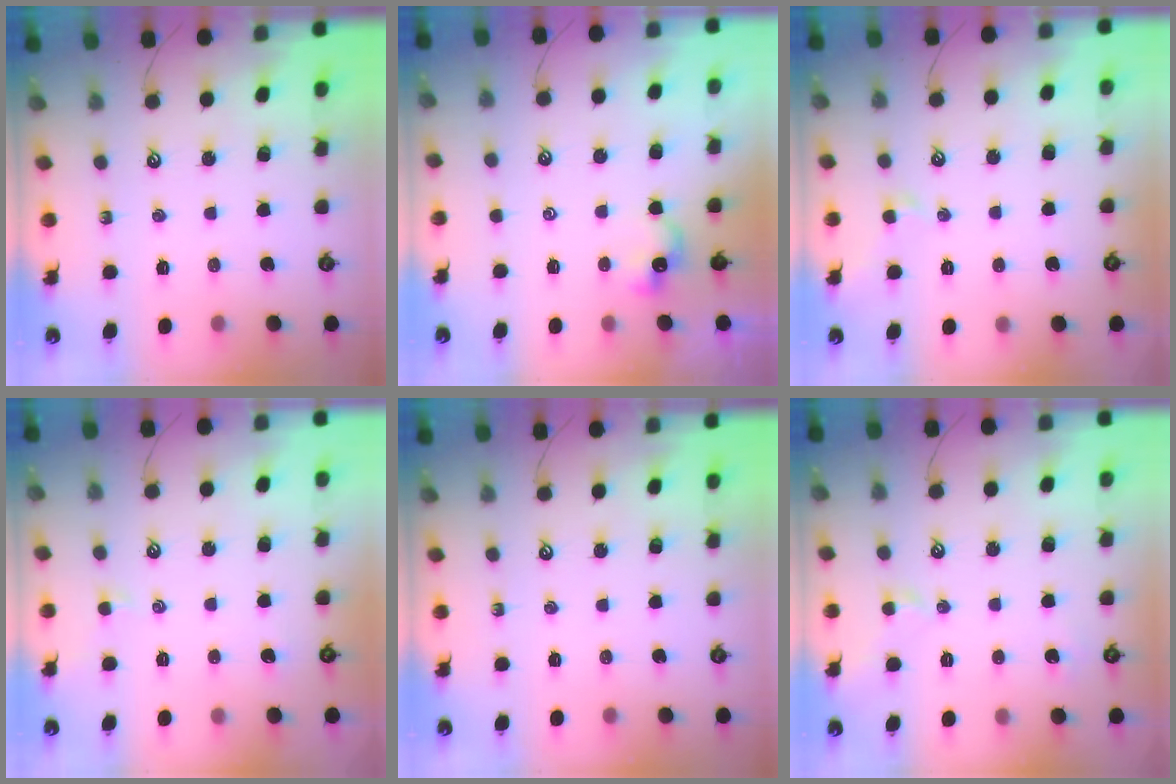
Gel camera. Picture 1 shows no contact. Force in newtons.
{"total": 2.5, "press": 2.5, "slide": 0.1}
{"total": 0.8, "press": 0.6, "slide": 0.5}
{"total": 2.0, "press": 2.0, "slide": 0.4}
{"total": 0.0}
{"total": 0.5, "press": 0.1, "slide": 0.5}